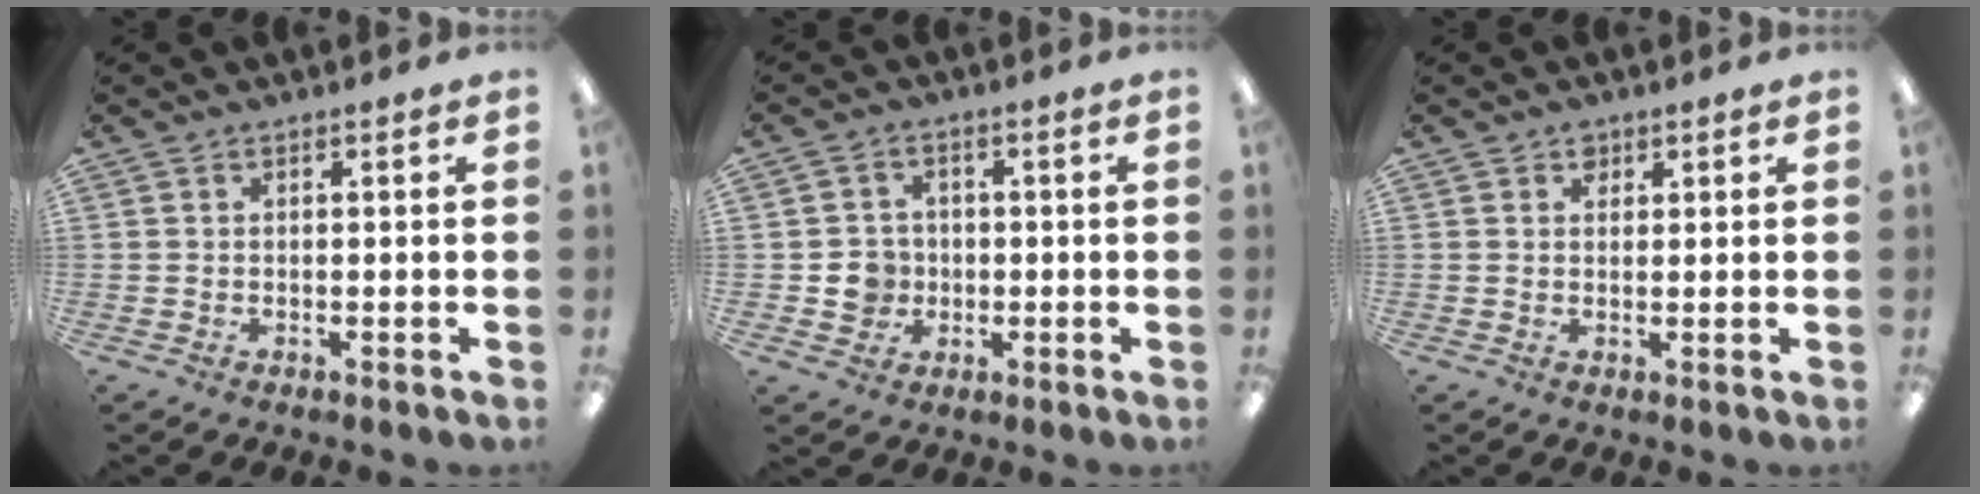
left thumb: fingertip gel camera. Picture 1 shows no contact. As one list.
[{"total": 5.4, "force": [-0.9, 5.0, 1.8], "torque": [-0.027, 0.012, -0.013]}, {"total": 1.7, "force": [1.2, 1.2, 0.5], "torque": [-0.002, -0.002, 0.021]}]